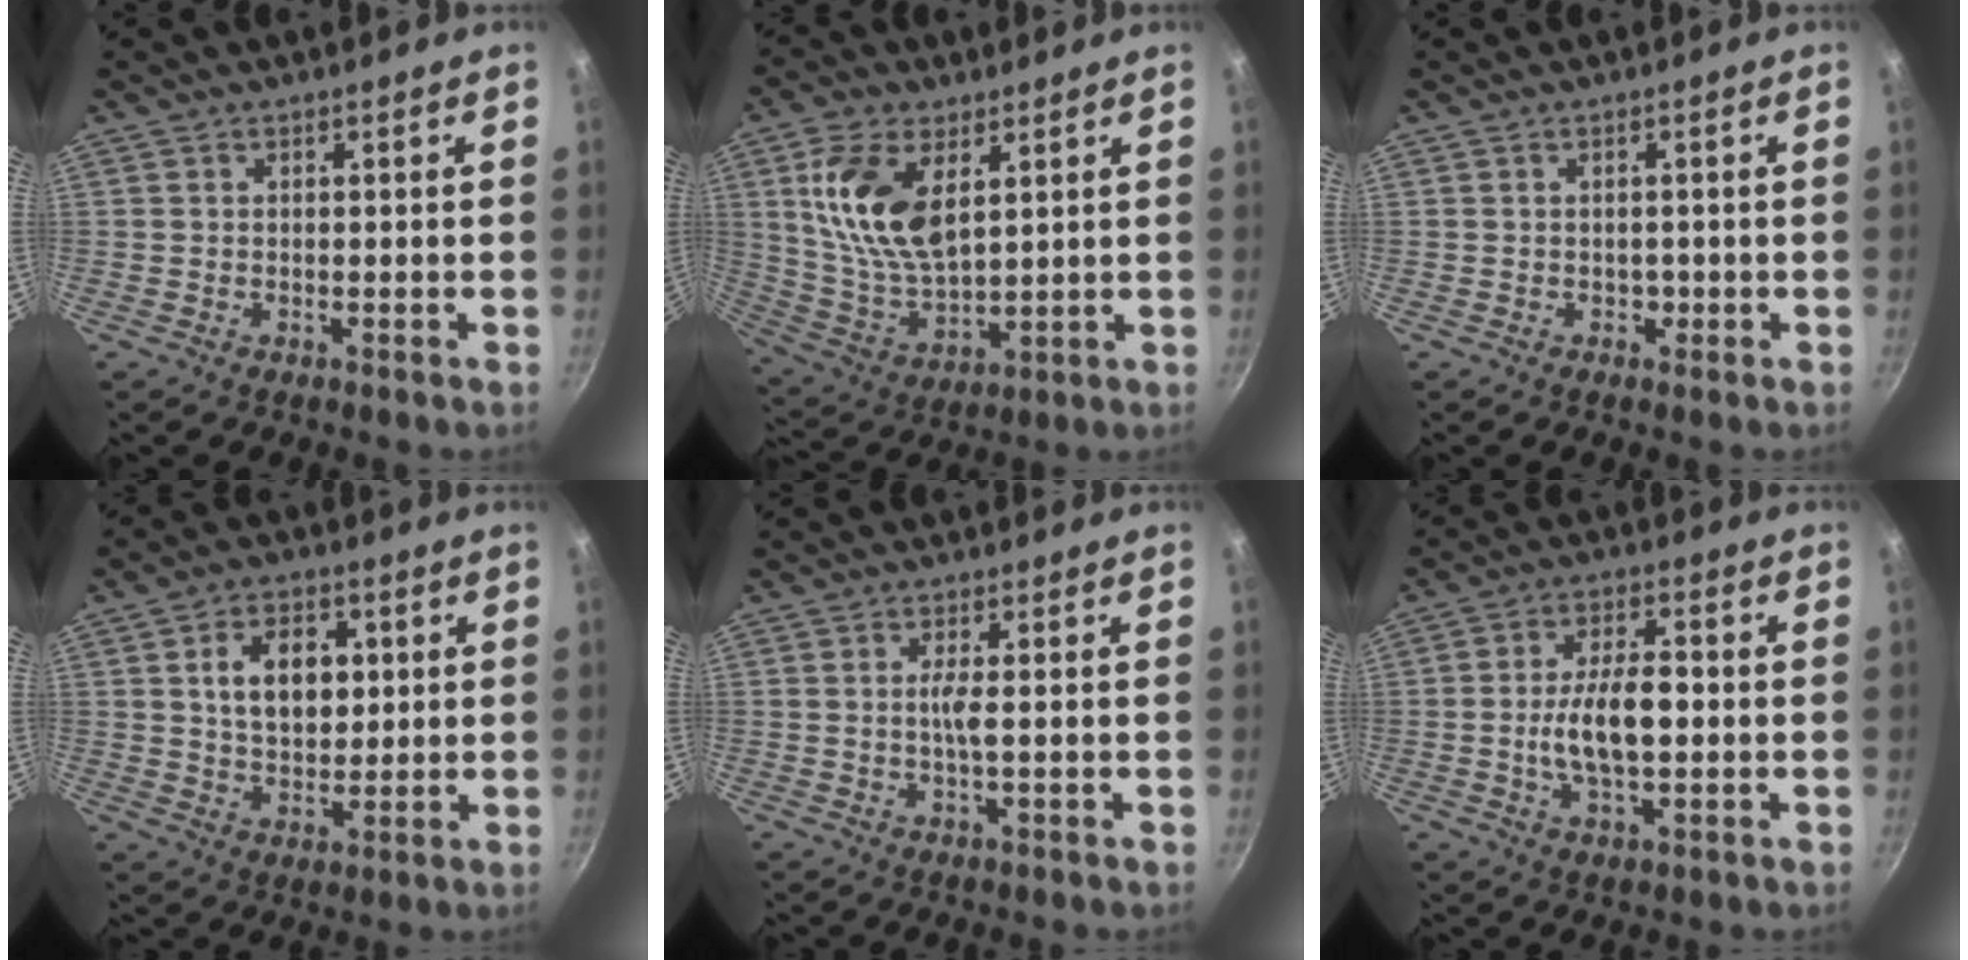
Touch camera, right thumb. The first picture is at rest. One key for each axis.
{"total": 14.8, "fx": 4.9, "fy": 8.0, "fz": 11.4, "tx": -0.211, "ty": -0.023, "tz": 0.104}
{"total": 1.0, "fx": -0.3, "fy": 0.9, "fz": 0.3, "tx": 0.005, "ty": 0.002, "tz": 0.001}
{"total": 10.0, "fx": 2.1, "fy": 6.8, "fz": 7.1, "tx": -0.092, "ty": -0.002, "tz": 0.034}
{"total": 2.6, "fx": 0.0, "fy": 0.2, "fz": 2.6, "tx": -0.055, "ty": -0.001, "tz": -0.001}
{"total": 10.2, "fx": -1.0, "fy": 4.8, "fz": 9.0, "tx": -0.154, "ty": 0.020, "tz": -0.022}